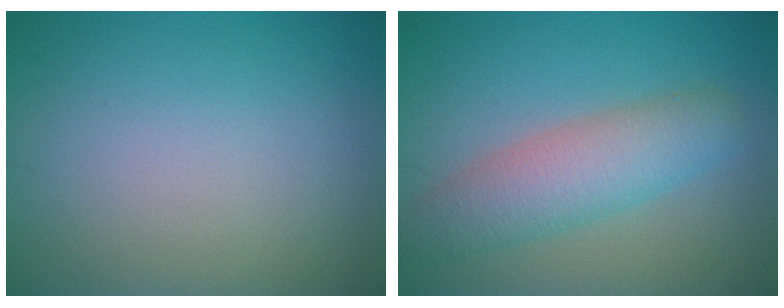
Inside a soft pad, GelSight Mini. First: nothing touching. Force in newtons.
{"total": 5.2, "press": 5.2, "slide": 0.2}